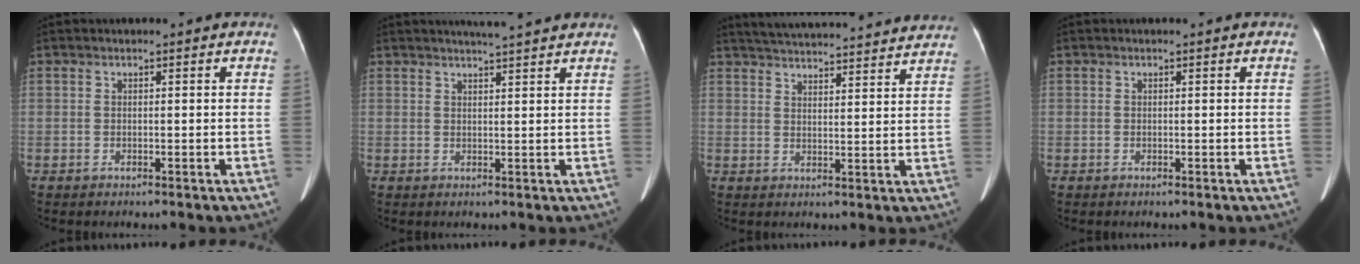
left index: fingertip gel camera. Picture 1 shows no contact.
{"total": 5.9, "force": [5.4, -0.1, 2.4], "torque": [-0.040, 0.016, 0.070]}
{"total": 24.0, "force": [22.5, 2.8, 7.7], "torque": [-0.125, -0.003, 0.290]}
{"total": 0.0}